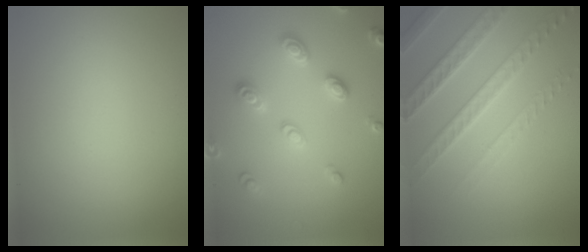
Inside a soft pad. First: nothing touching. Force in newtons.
{"total": 2.9, "press": 2.8, "slide": 0.4}
{"total": 4.0, "press": 3.9, "slide": 0.8}